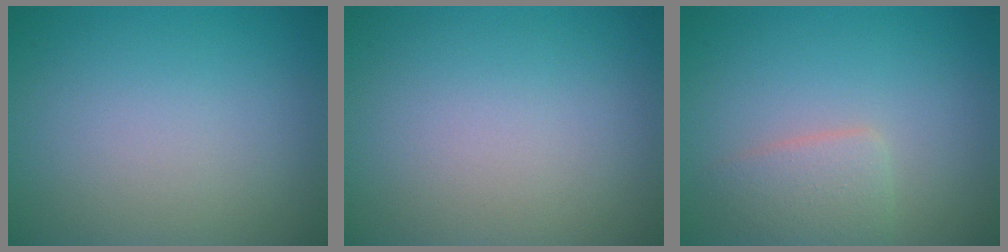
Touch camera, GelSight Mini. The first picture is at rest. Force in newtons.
{"total": 0.0}
{"total": 2.4, "press": 2.4, "slide": 0.1}